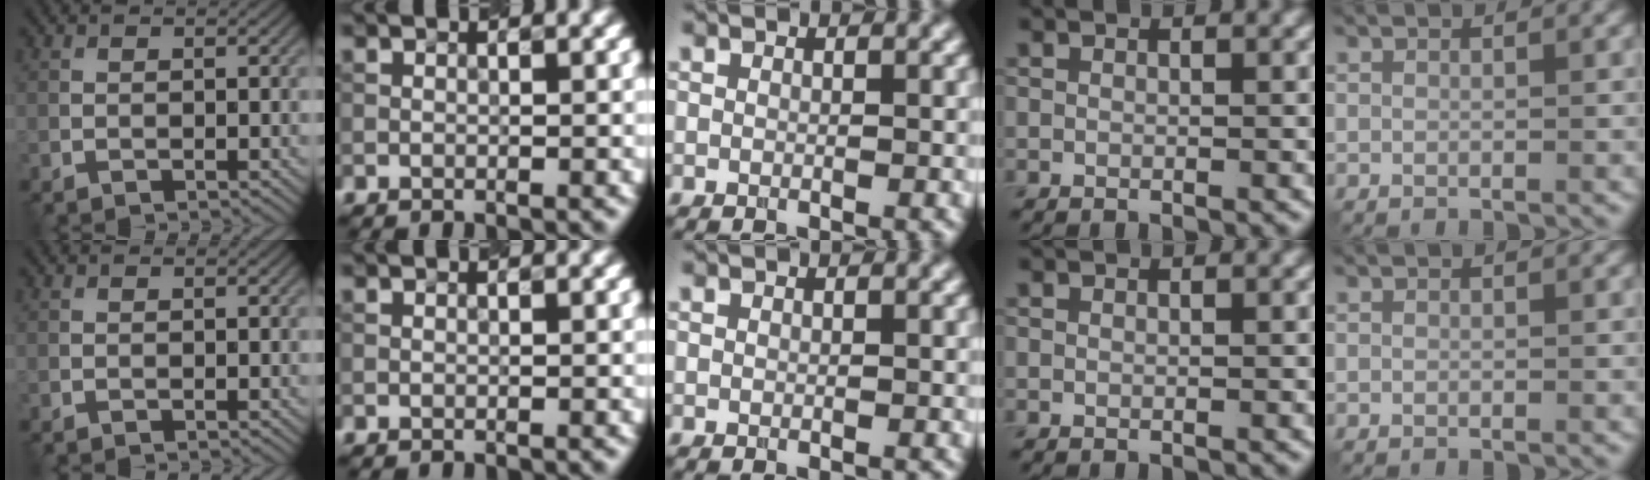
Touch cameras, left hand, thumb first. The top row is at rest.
{}